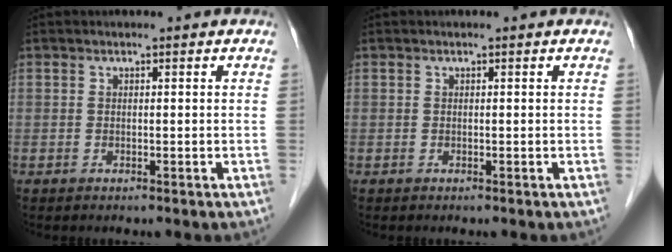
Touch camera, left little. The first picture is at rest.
{"total": 0.0}